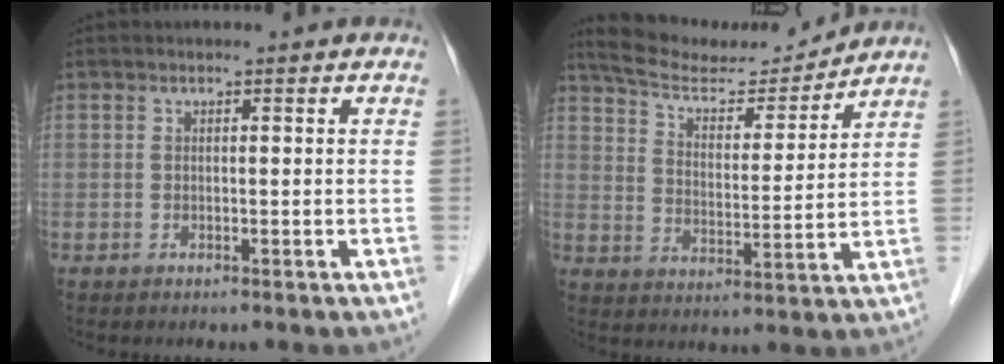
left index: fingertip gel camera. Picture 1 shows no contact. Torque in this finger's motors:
{"motor_torque": [0.54, -0.80, 0.06, 0.00]}